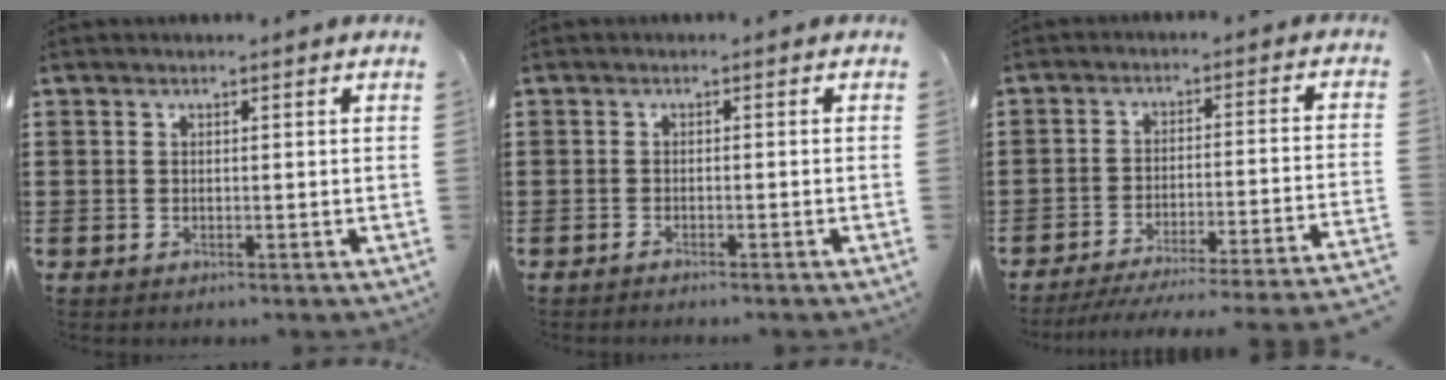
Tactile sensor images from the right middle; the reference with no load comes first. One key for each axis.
{"total": 0.9, "fx": -0.8, "fy": -0.1, "fz": 0.3, "tx": -0.006, "ty": -0.003, "tz": -0.015}
{"total": 5.5, "fx": -4.9, "fy": -0.6, "fz": 2.5, "tx": -0.046, "ty": -0.020, "tz": -0.102}